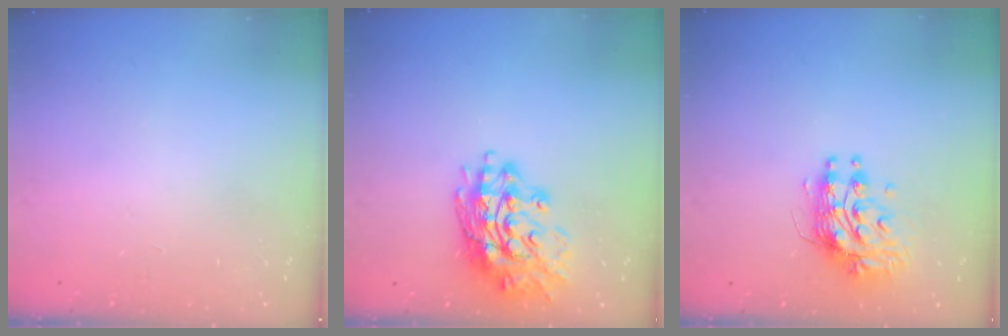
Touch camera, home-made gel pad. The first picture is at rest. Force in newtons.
{"total": 16.9, "press": 16.8, "slide": 1.2}
{"total": 9.0, "press": 8.9, "slide": 0.7}